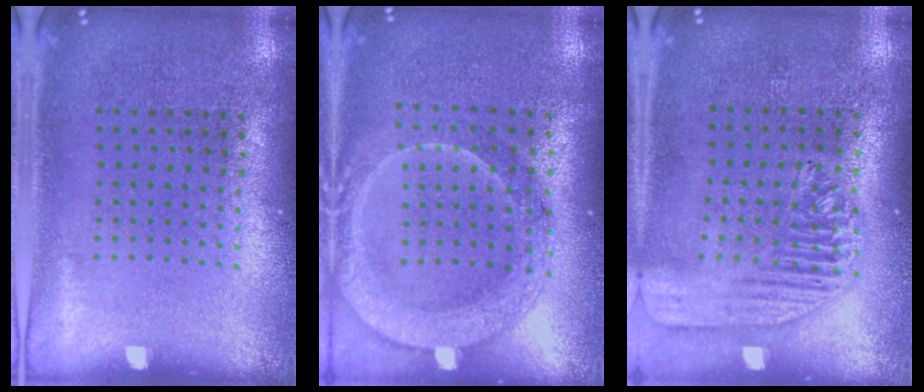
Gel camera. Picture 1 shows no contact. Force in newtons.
{"total": 2.1, "press": 1.9, "slide": 0.8}
{"total": 1.8, "press": 1.6, "slide": 0.7}